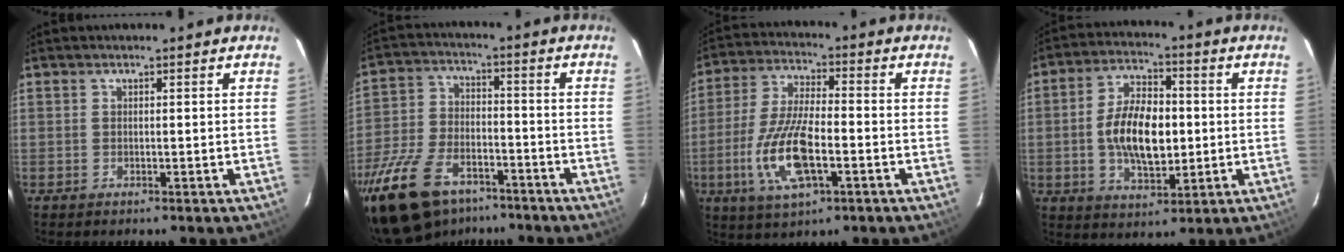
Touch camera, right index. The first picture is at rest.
{"total": 21.4, "force": [-14.2, 11.2, 11.3], "torque": [-0.257, -0.016, -0.241]}
{"total": 13.8, "force": [-4.5, 4.9, 12.1], "torque": [-0.258, -0.009, -0.084]}
{"total": 12.2, "force": [-0.6, 6.3, 10.4], "torque": [-0.198, 0.010, -0.007]}